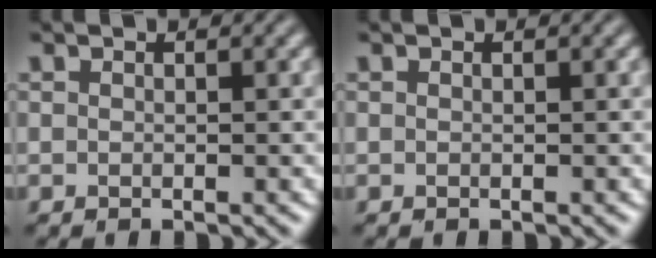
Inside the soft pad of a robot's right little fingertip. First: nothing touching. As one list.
[{"total": 0.0}]